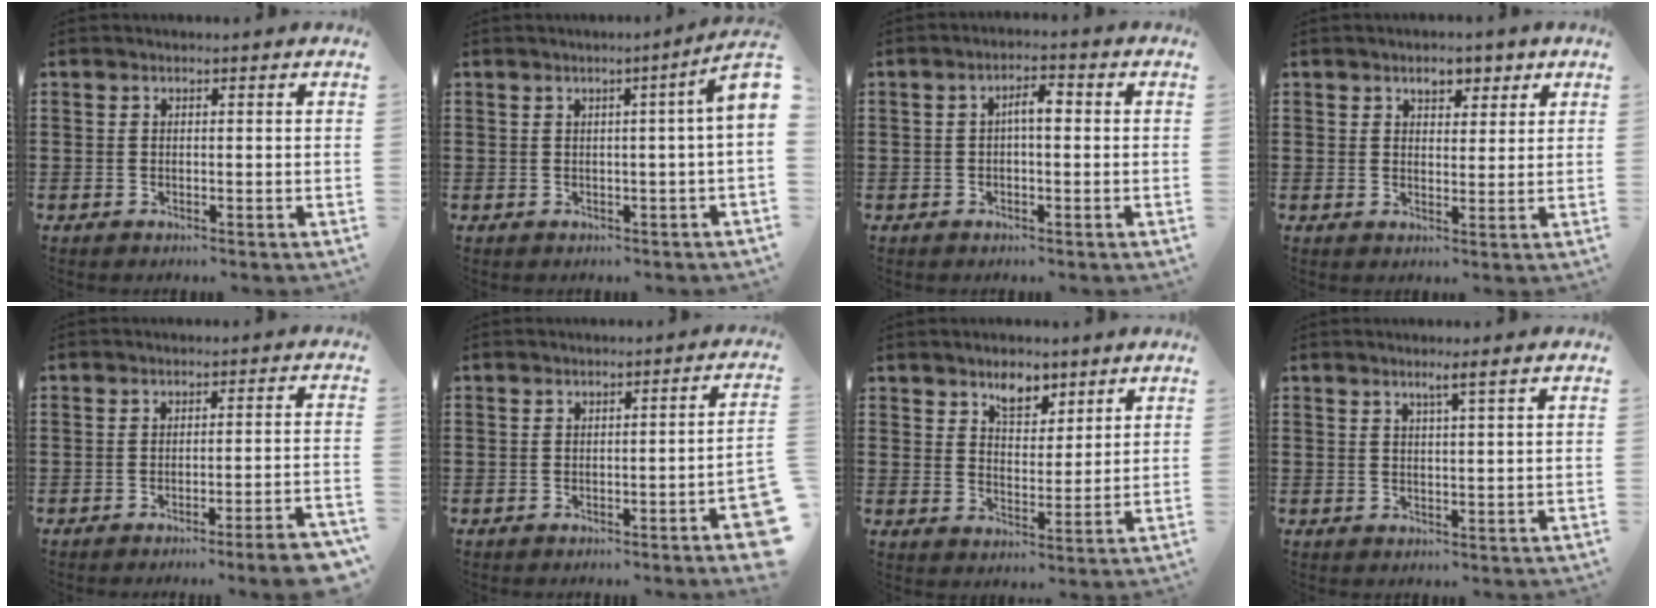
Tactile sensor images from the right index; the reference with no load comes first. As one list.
[{"total": 2.8, "force": [-0.1, -0.5, 2.8], "torque": [-0.047, -0.005, -0.004]}, {"total": 3.0, "force": [-0.1, 0.9, 2.9], "torque": [-0.055, 0.007, -0.005]}, {"total": 3.5, "force": [2.4, 2.0, 1.6], "torque": [-0.024, 0.004, 0.039]}, {"total": 4.0, "force": [-3.1, -0.5, 2.5], "torque": [-0.040, -0.014, -0.058]}, {"total": 2.8, "force": [-1.4, -0.2, 2.4], "torque": [-0.036, -0.007, -0.024]}, {"total": 5.1, "force": [3.9, 2.5, 2.1], "torque": [-0.038, -0.002, 0.069]}, {"total": 2.1, "force": [1.2, -0.4, 1.6], "torque": [-0.032, -0.004, 0.019]}]